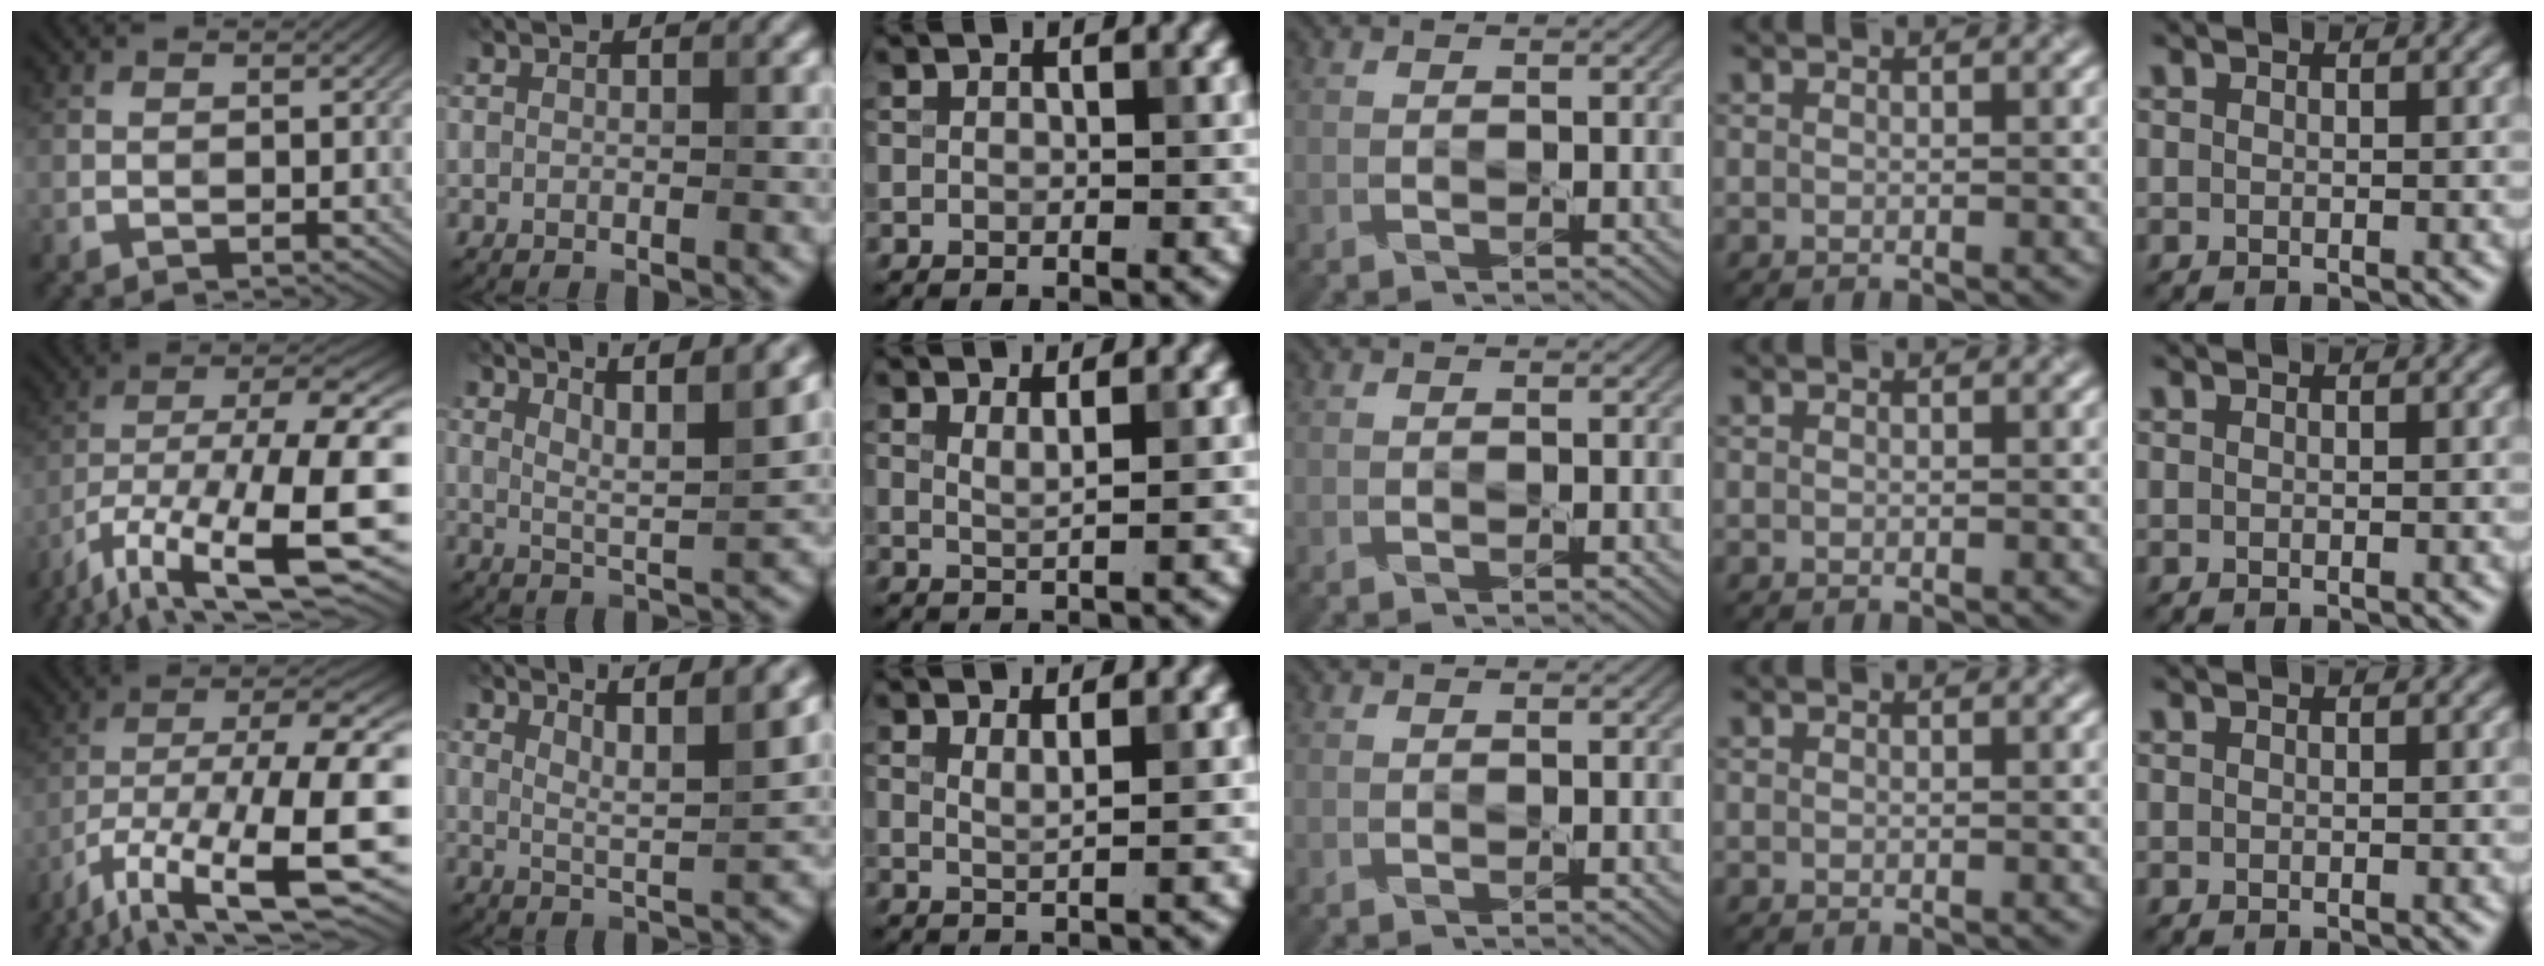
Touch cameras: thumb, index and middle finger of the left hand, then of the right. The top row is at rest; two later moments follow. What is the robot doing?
{"motion": "squeeze", "object": "bubble wrap"}